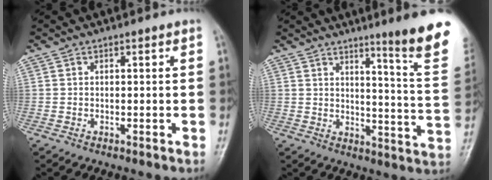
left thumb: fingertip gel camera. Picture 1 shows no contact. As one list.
[{"total": 14.9, "force": [10.2, 0.0, 10.9], "torque": [-0.123, -0.086, 0.129]}]